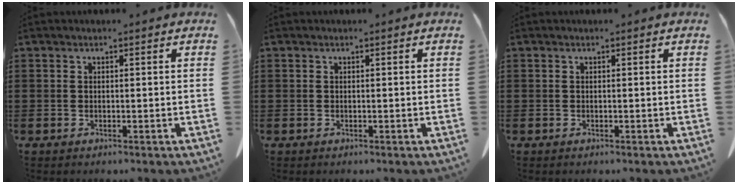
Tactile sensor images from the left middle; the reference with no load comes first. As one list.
[{"total": 0.0}, {"total": 0.0}]